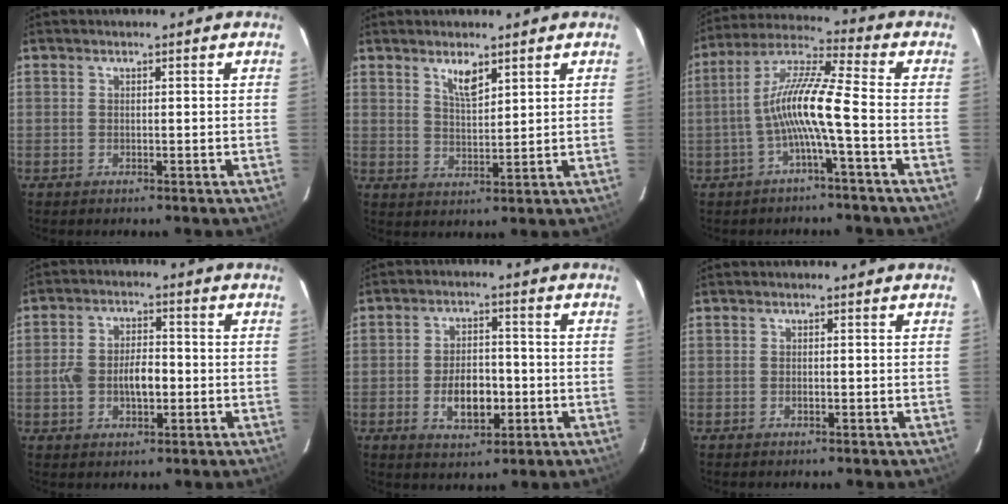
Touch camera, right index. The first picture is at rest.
{"total": 4.5, "force": [2.9, 1.5, 3.0], "torque": [-0.053, -0.005, 0.054]}
{"total": 10.4, "force": [-2.9, 0.0, 10.0], "torque": [-0.207, 0.017, -0.055]}
{"total": 7.7, "force": [-1.4, 4.4, 6.1], "torque": [-0.122, 0.011, -0.022]}
{"total": 8.2, "force": [-2.3, 4.5, 6.4], "torque": [-0.122, 0.007, -0.029]}
{"total": 0.7, "force": [-0.3, 0.3, 0.6], "torque": [-0.009, 0.002, -0.005]}